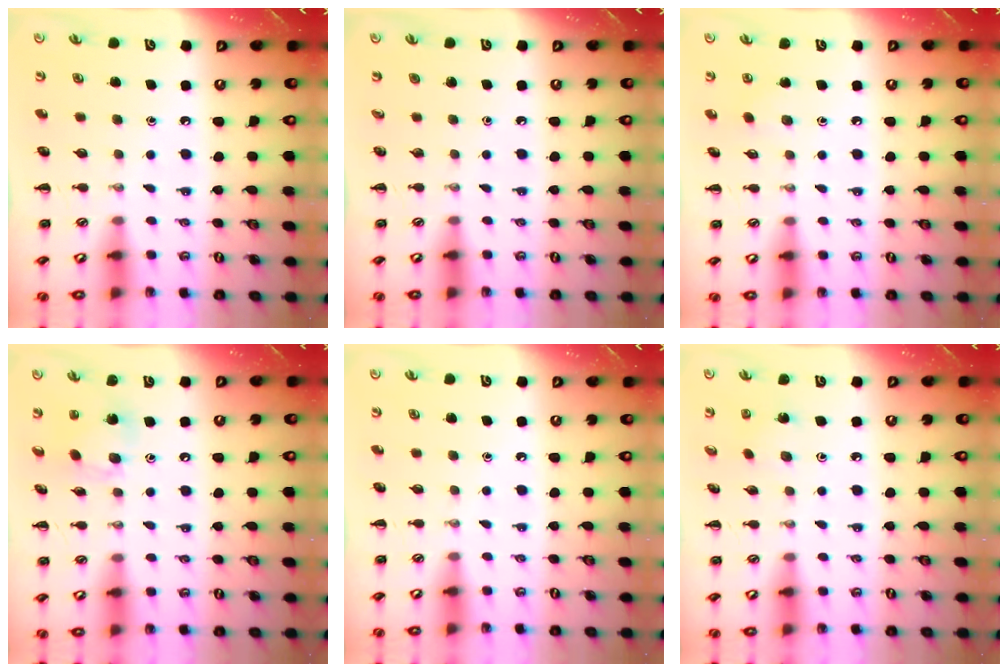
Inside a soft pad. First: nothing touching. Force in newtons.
{"total": 0.0}
{"total": 2.6, "press": 2.5, "slide": 0.8}
{"total": 9.9, "press": 9.6, "slide": 2.4}
{"total": 0.0}
{"total": 1.8, "press": 1.7, "slide": 0.6}